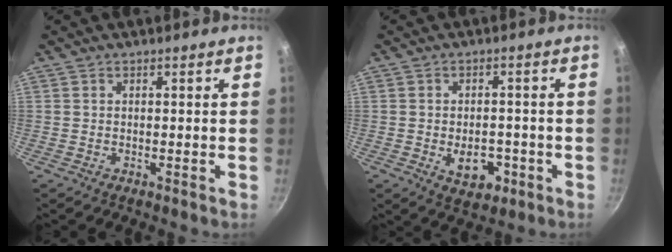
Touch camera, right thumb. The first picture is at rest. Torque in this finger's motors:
{"motor_torque": [-0.23, 0.34, -0.12, 0.04, 0.12]}